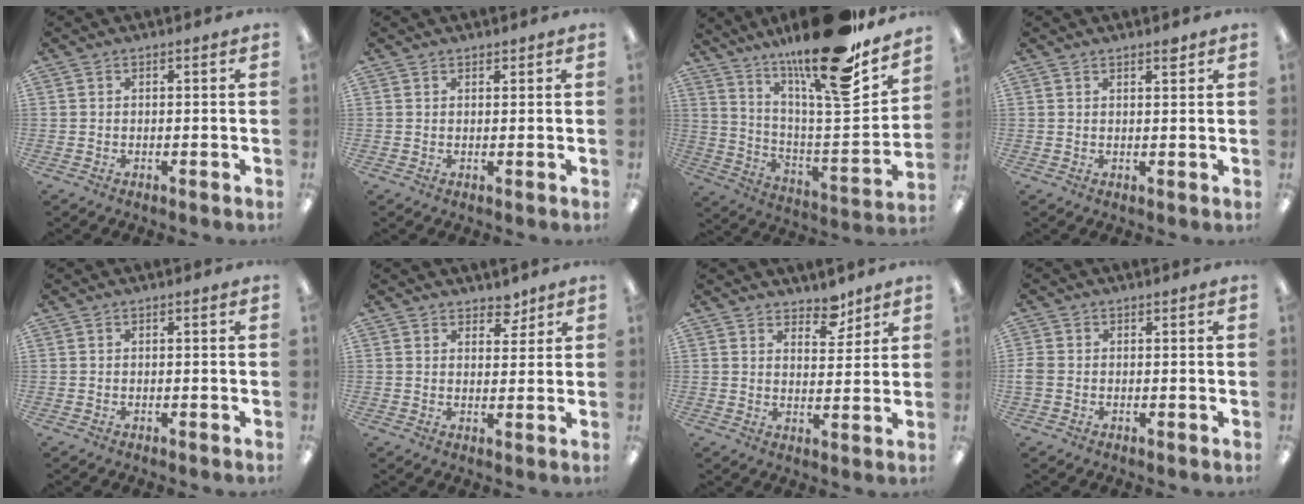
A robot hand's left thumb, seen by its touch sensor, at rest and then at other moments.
{"total": 1.1, "force": [1.0, 0.4, 0.0], "torque": [-0.001, -0.001, 0.021]}
{"total": 23.1, "force": [17.6, 3.9, 14.5], "torque": [-0.223, -0.125, 0.278]}
{"total": 2.0, "force": [1.8, 0.4, 0.8], "torque": [0.000, -0.009, 0.029]}
{"total": 0.0}
{"total": 4.3, "force": [3.6, 2.2, 1.0], "torque": [0.006, -0.023, 0.061]}
{"total": 6.0, "force": [5.0, 2.8, 1.7], "torque": [-0.006, -0.034, 0.088]}
{"total": 2.5, "force": [-0.3, 2.0, 1.4], "torque": [-0.030, 0.003, -0.006]}